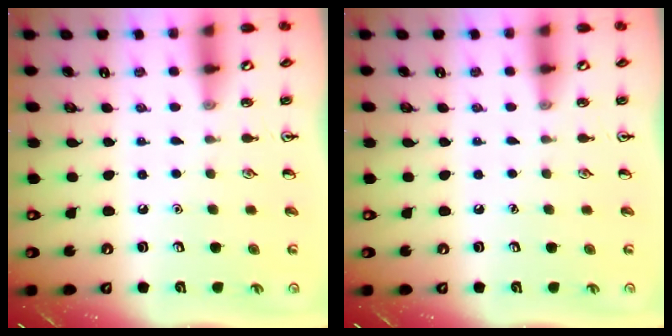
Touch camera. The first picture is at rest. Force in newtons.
{"total": 0.0}